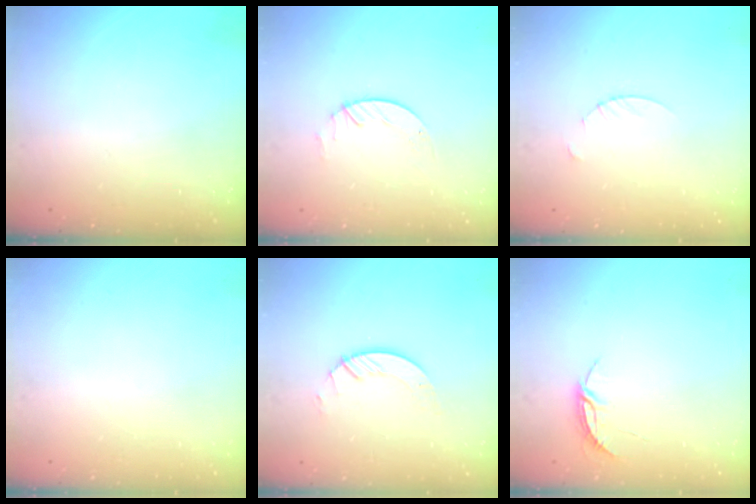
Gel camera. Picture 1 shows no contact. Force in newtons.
{"total": 2.5, "press": 2.5, "slide": 0.2}
{"total": 1.8, "press": 1.8, "slide": 0.2}
{"total": 0.0}
{"total": 3.2, "press": 3.2, "slide": 0.2}
{"total": 4.6, "press": 4.6, "slide": 0.4}